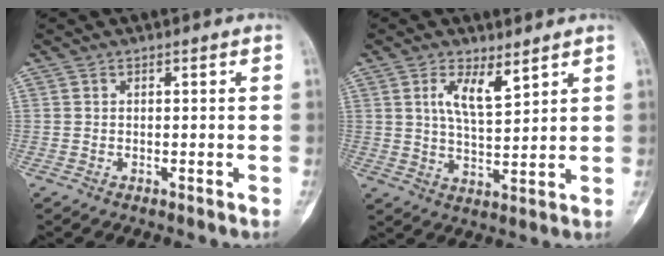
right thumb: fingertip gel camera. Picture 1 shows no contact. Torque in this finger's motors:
{"motor_torque": [-0.43, 0.94, 0.19, -0.01, -0.04]}